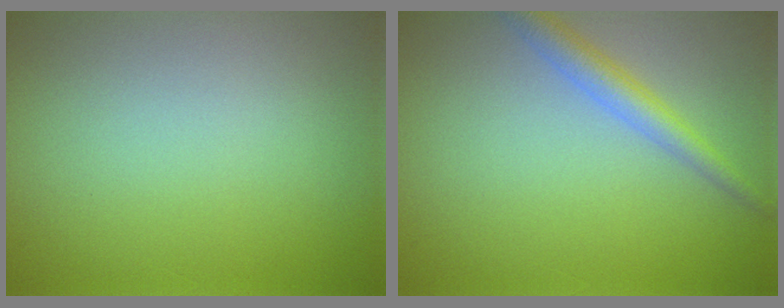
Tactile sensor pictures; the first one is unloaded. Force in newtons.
{"total": 2.7, "press": 2.7, "slide": 0.2}